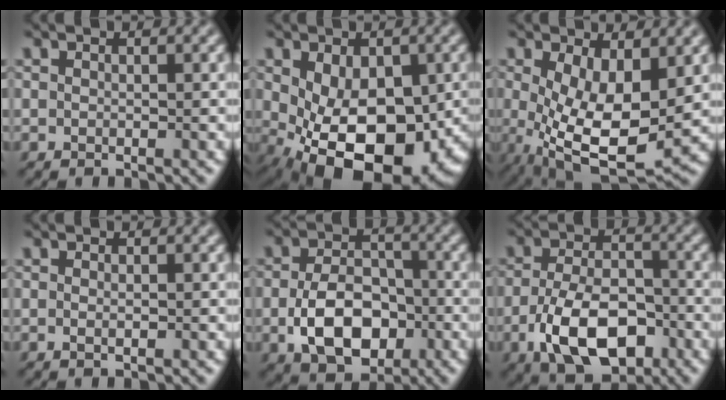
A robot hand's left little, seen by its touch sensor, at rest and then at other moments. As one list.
[{"total": 11.8, "force": [-3.0, 6.8, 9.2], "torque": [-0.139, -0.034, -0.032]}, {"total": 8.9, "force": [-0.7, 4.1, 7.8], "torque": [-0.160, -0.020, 0.003]}, {"total": 0.6, "force": [-0.2, 0.2, 0.5], "torque": [-0.011, -0.001, -0.002]}, {"total": 7.3, "force": [-2.2, 4.7, 5.1], "torque": [-0.101, -0.005, -0.033]}, {"total": 8.6, "force": [-3.8, 4.7, 6.1], "torque": [-0.128, -0.006, -0.068]}]